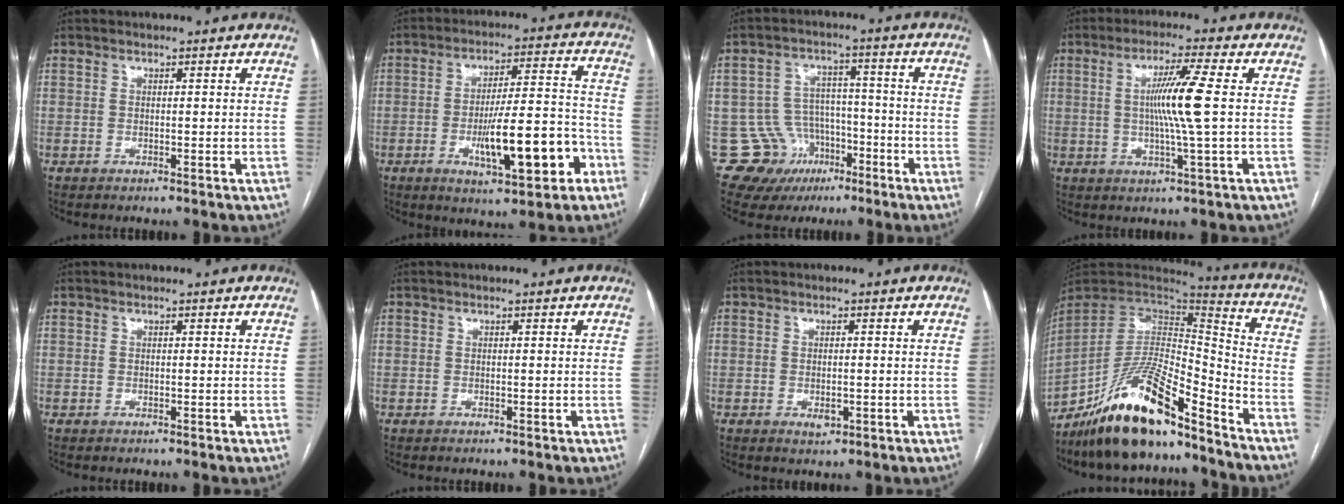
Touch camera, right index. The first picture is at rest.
{"total": 13.9, "force": [-5.2, 3.1, 12.5], "torque": [-0.196, 0.013, -0.073]}
{"total": 10.2, "force": [-4.9, 8.9, 0.8], "torque": [-0.011, 0.047, -0.060]}
{"total": 7.9, "force": [0.4, -1.5, 7.7], "torque": [-0.145, -0.001, 0.009]}
{"total": 0.0}
{"total": 0.0}
{"total": 2.0, "force": [-0.6, 1.0, 1.6], "torque": [-0.027, -0.001, -0.004]}
{"total": 18.3, "force": [-14.3, 3.5, 10.9], "torque": [-0.210, 0.006, -0.258]}